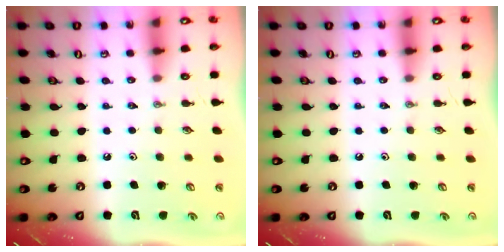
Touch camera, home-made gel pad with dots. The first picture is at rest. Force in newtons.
{"total": 0.0}